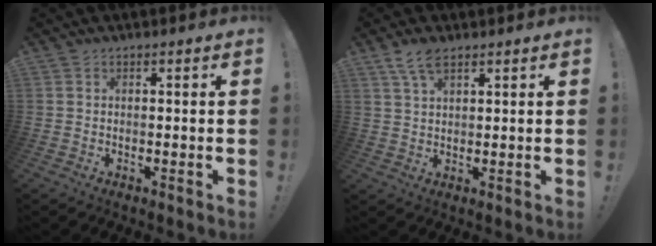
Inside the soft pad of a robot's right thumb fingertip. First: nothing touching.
{"total": 5.7, "force": [3.7, 2.2, 3.7], "torque": [-0.061, -0.016, 0.067]}